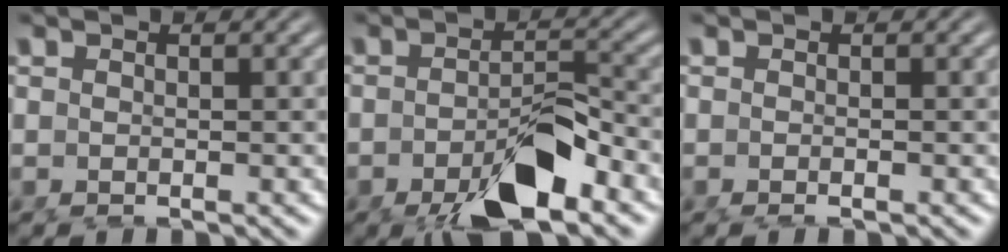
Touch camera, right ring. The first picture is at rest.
{"total": 6.1, "force": [-3.6, 1.7, 4.6], "torque": [-0.062, -0.015, -0.053]}
{"total": 0.5, "force": [-0.4, 0.1, 0.3], "torque": [-0.007, 0.000, -0.009]}